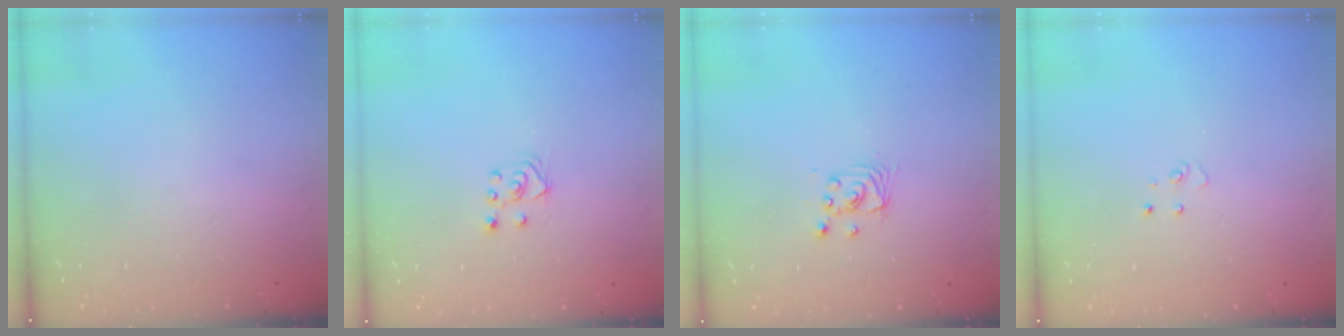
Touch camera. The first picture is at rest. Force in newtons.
{"total": 3.4, "press": 3.4, "slide": 0.3}
{"total": 2.4, "press": 2.4, "slide": 0.2}
{"total": 2.9, "press": 2.9, "slide": 0.2}